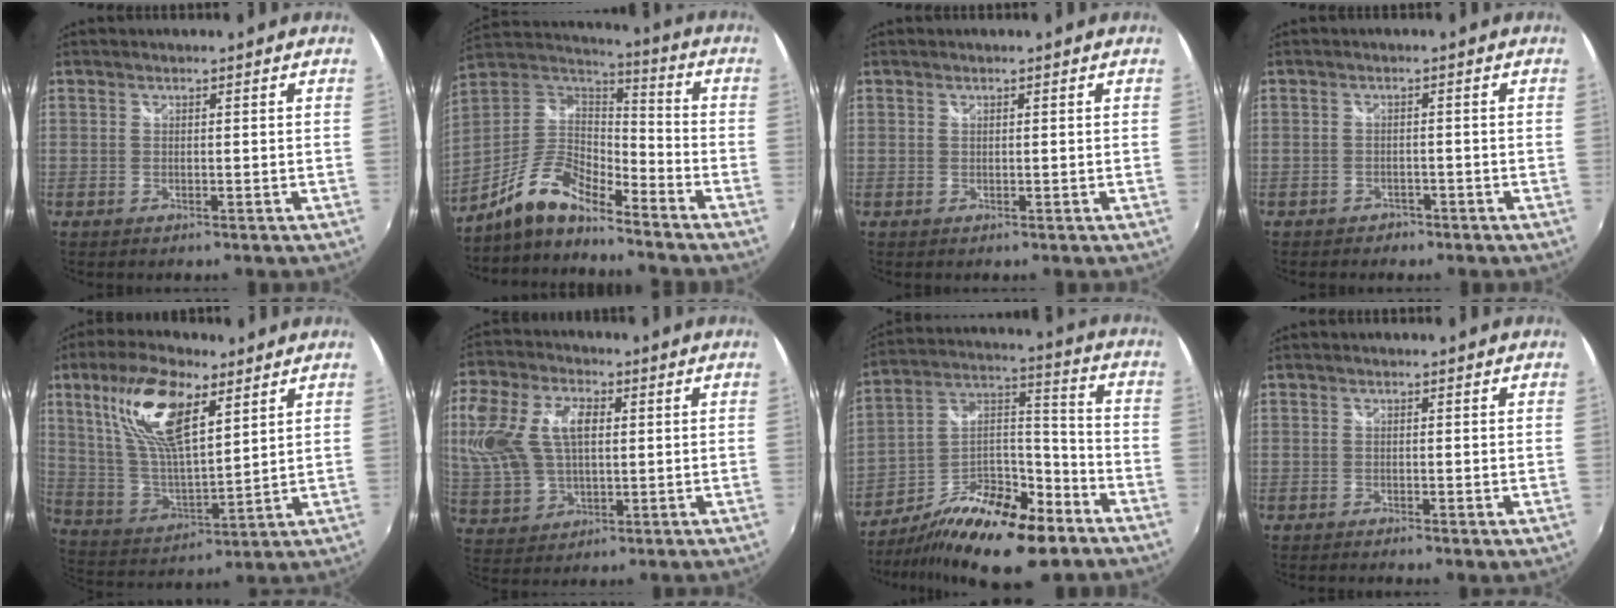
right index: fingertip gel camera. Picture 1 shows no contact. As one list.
[{"total": 12.3, "force": [-9.7, 3.4, 6.8], "torque": [-0.153, 0.010, -0.190]}, {"total": 0.0}, {"total": 2.8, "force": [-2.0, 1.8, 0.4], "torque": [-0.016, -0.001, -0.028]}, {"total": 17.4, "force": [8.8, 6.4, 13.6], "torque": [-0.265, 0.015, 0.175]}, {"total": 17.1, "force": [3.5, 10.4, 13.1], "torque": [-0.293, 0.023, 0.075]}, {"total": 21.1, "force": [-13.3, 8.2, 14.1], "torque": [-0.260, -0.007, -0.223]}, {"total": 0.7, "force": [-0.3, 0.2, 0.6], "torque": [-0.012, -0.002, -0.008]}]